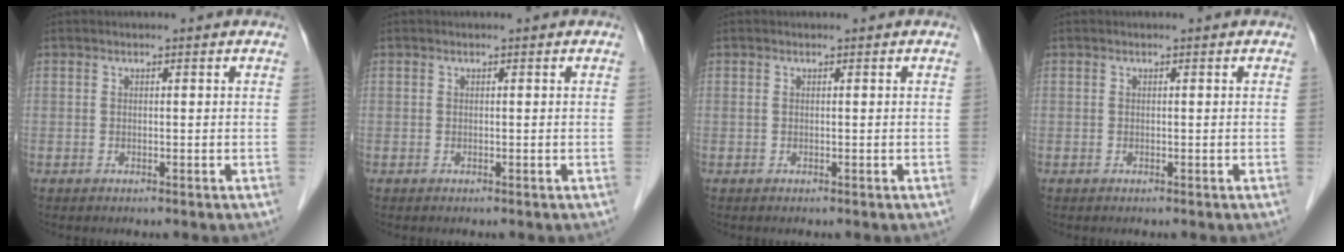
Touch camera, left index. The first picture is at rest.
{"total": 0.0}
{"total": 0.0}
{"total": 0.0}